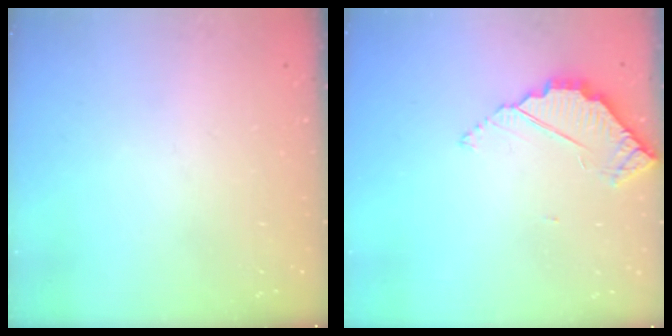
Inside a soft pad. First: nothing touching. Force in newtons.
{"total": 3.8, "press": 3.8, "slide": 0.3}